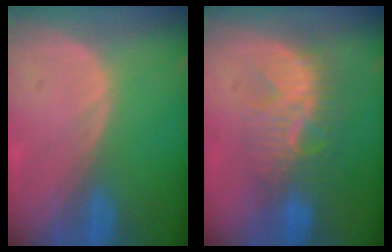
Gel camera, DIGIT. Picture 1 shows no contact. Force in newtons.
{"total": 8.0, "press": 7.8, "slide": 2.1}